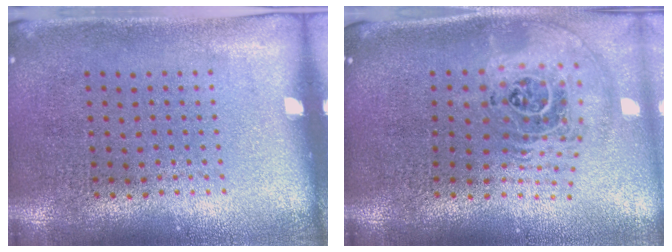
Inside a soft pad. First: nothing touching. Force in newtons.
{"total": 2.5, "press": 1.8, "slide": 1.8}